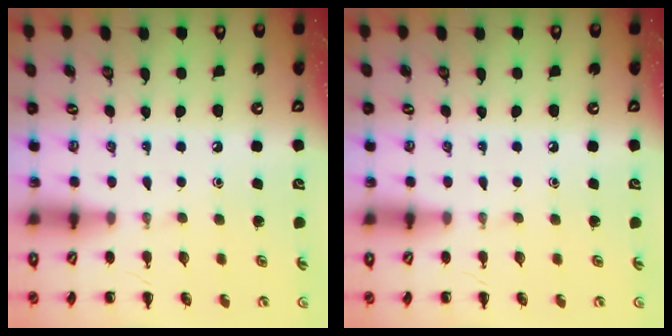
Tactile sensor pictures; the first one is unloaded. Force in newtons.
{"total": 0.0}